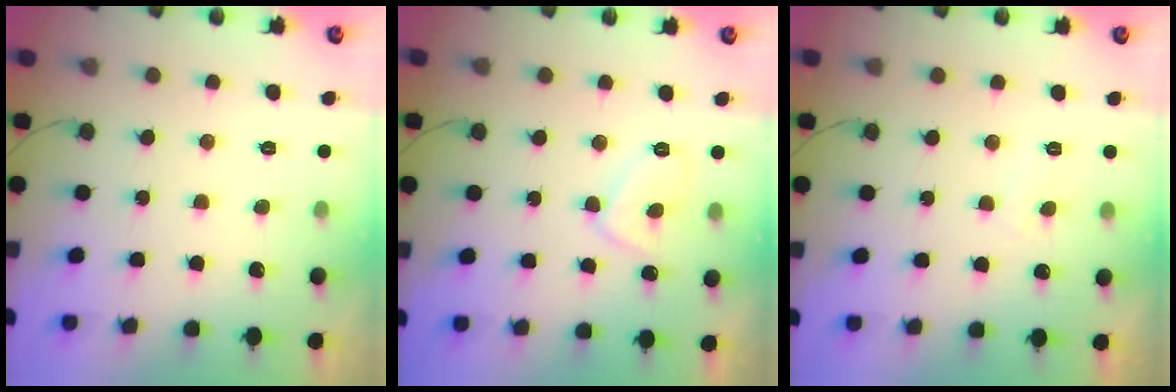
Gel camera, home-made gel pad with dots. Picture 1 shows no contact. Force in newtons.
{"total": 6.8, "press": 6.7, "slide": 0.9}
{"total": 0.8, "press": 0.7, "slide": 0.4}